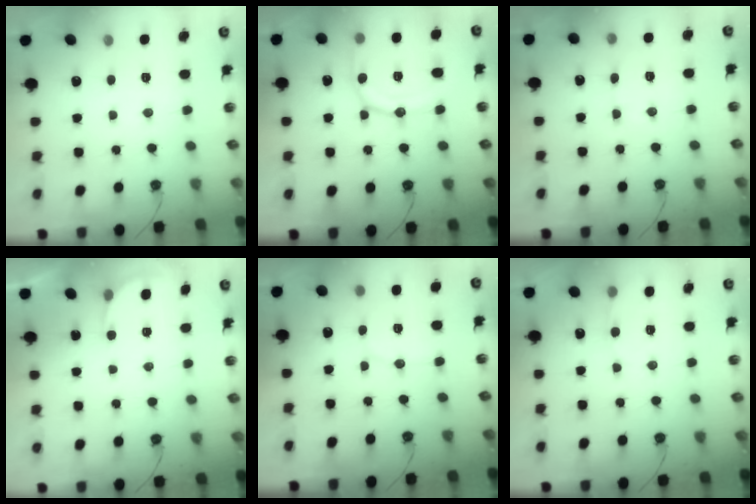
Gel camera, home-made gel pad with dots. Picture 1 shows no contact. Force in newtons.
{"total": 12.2, "press": 12.1, "slide": 1.4}
{"total": 6.7, "press": 6.7, "slide": 0.3}
{"total": 2.1, "press": 2.1, "slide": 0.2}
{"total": 5.6, "press": 5.5, "slide": 0.6}
{"total": 5.0, "press": 5.0, "slide": 0.4}